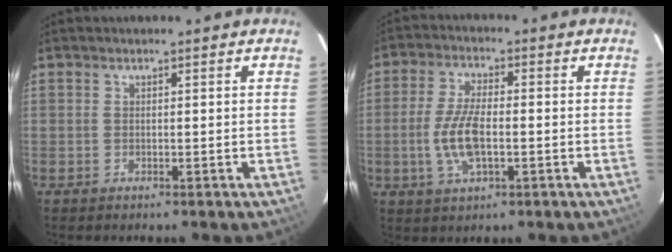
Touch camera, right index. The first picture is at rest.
{"total": 8.4, "force": [-1.7, 3.3, 7.5], "torque": [-0.158, -0.002, -0.032]}